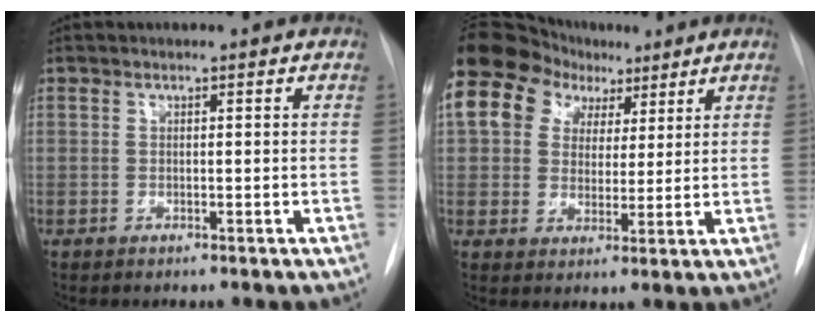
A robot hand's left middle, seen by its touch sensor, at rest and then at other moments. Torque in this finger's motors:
{"motor_torque": [1.16, -0.61, 1.05, 0.21]}